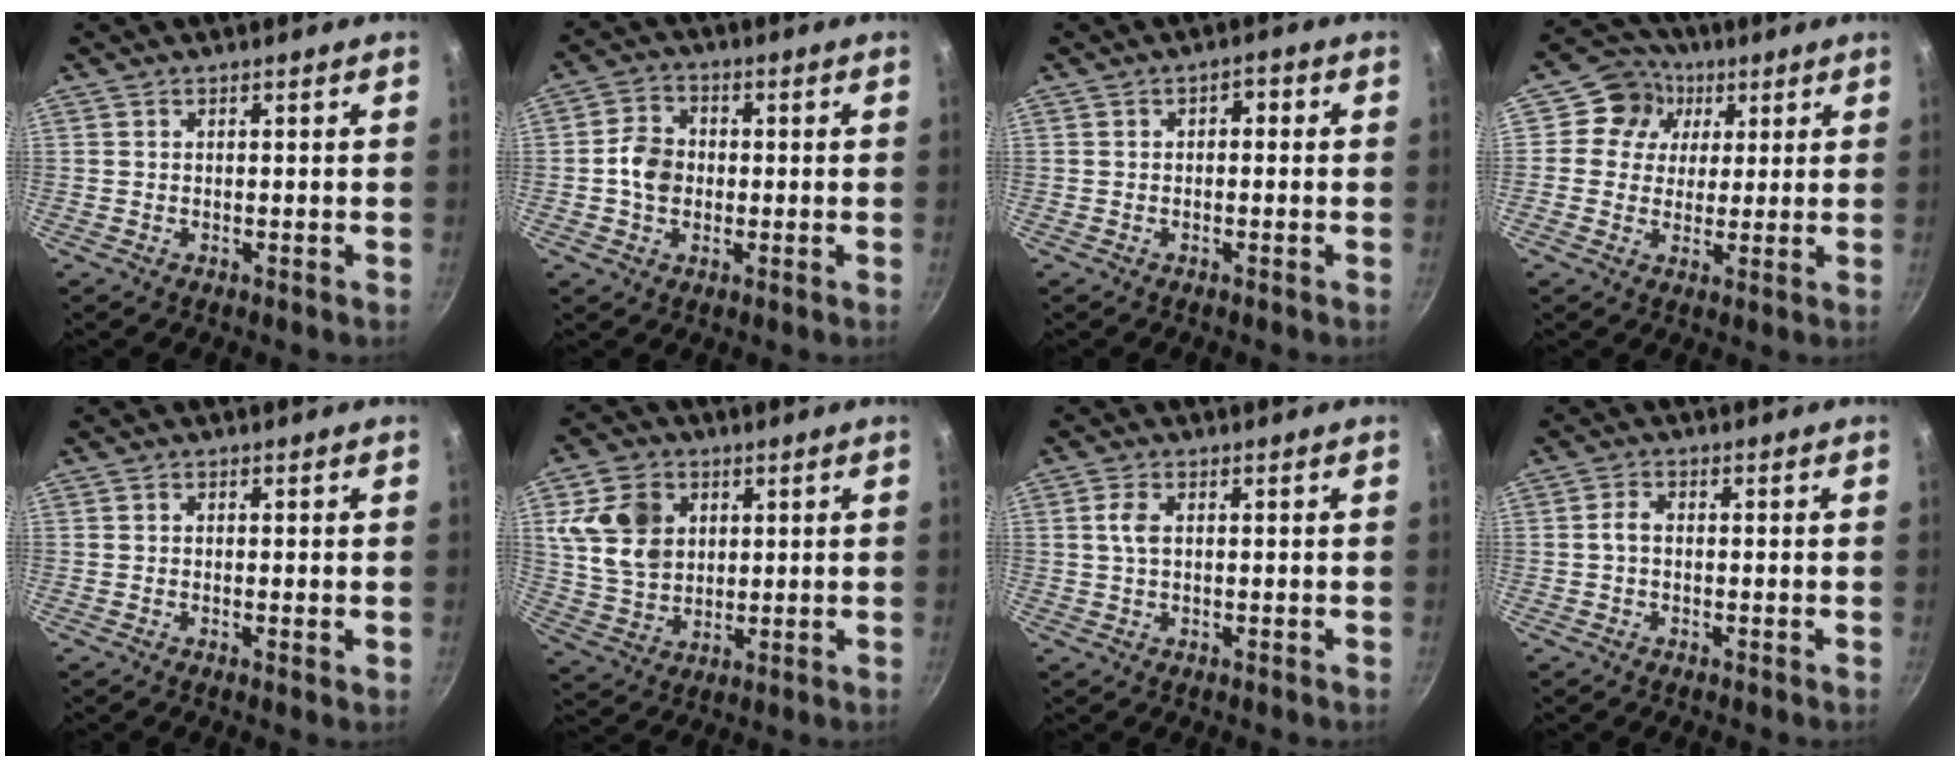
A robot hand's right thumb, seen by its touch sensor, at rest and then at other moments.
{"total": 6.2, "force": [-0.4, 5.0, 3.6], "torque": [-0.044, 0.015, -0.020]}
{"total": 2.0, "force": [0.0, 1.3, 1.5], "torque": [-0.014, 0.006, -0.004]}
{"total": 8.1, "force": [2.6, 7.4, 2.1], "torque": [0.003, 0.004, 0.024]}
{"total": 1.0, "force": [-0.1, 0.0, 1.0], "torque": [-0.019, -0.002, -0.006]}
{"total": 12.2, "force": [3.4, 9.6, 6.8], "torque": [-0.104, -0.011, 0.069]}
{"total": 2.9, "force": [0.6, 1.5, 2.4], "torque": [-0.053, 0.004, 0.011]}
{"total": 1.9, "force": [-0.3, 1.0, 1.5], "torque": [-0.033, 0.012, -0.009]}